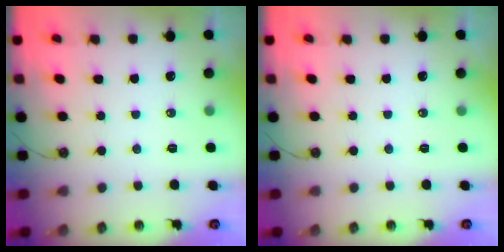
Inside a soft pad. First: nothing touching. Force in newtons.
{"total": 0.0}